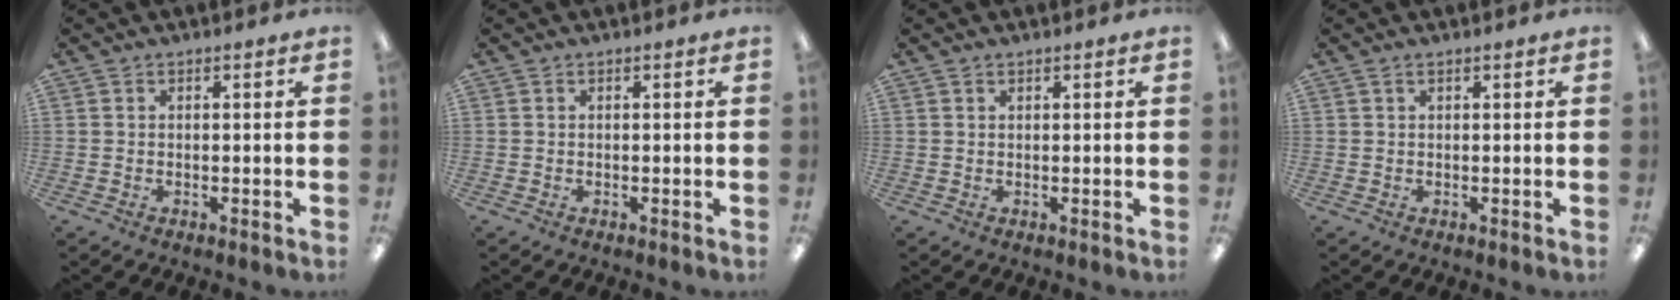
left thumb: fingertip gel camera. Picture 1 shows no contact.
{"total": 0.0}
{"total": 0.6, "force": [0.5, 0.2, 0.3], "torque": [-0.006, 0.002, 0.010]}
{"total": 0.9, "force": [0.6, 0.4, 0.6], "torque": [-0.014, 0.003, 0.011]}